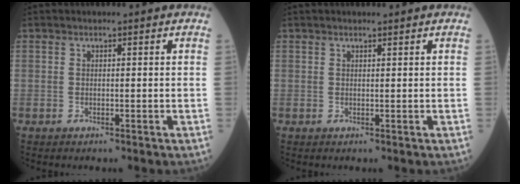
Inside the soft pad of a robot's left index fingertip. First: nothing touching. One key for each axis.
{"total": 1.2, "fx": 1.0, "fy": 0.0, "fz": 0.5, "tx": -0.007, "ty": 0.007, "tz": 0.018}